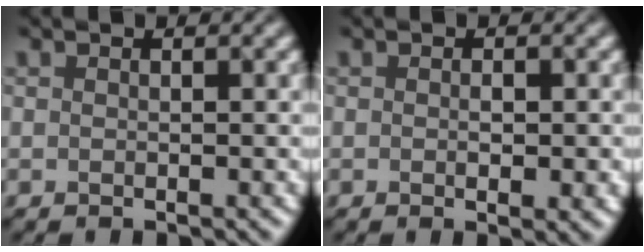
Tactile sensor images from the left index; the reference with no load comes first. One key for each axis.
{"total": 1.7, "fx": -0.9, "fy": 0.2, "fz": 1.4, "tx": -0.025, "ty": 0.002, "tz": 0.002}